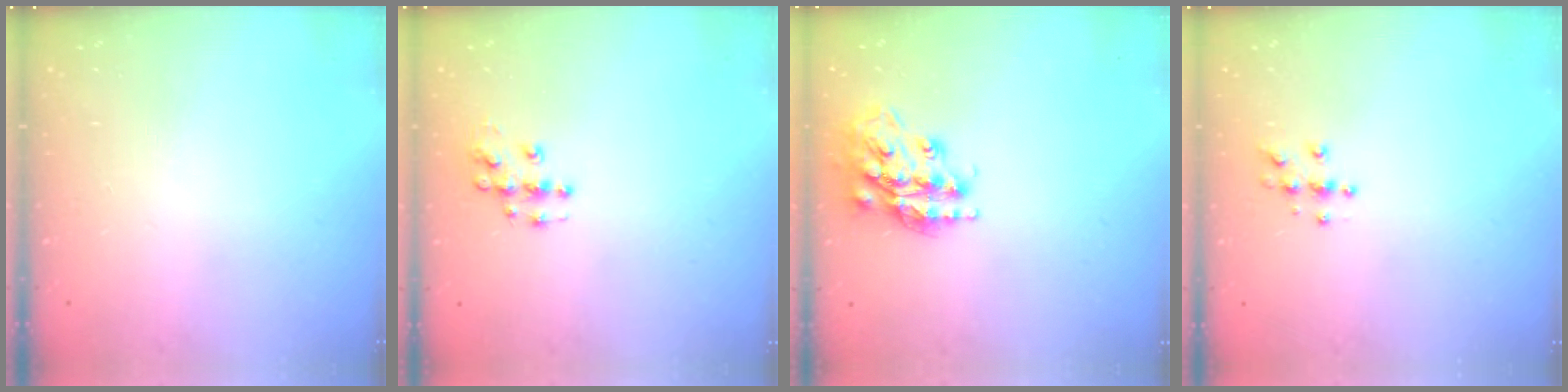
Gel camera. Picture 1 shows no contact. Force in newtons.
{"total": 5.9, "press": 5.9, "slide": 0.4}
{"total": 15.7, "press": 15.7, "slide": 1.2}
{"total": 4.0, "press": 3.9, "slide": 0.4}